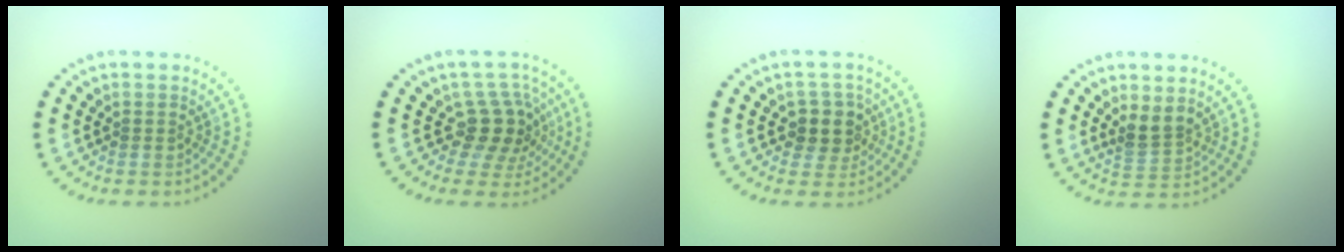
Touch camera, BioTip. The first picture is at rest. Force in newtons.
{"total": 3.8, "press": 3.0, "slide": 2.4}
{"total": 3.1, "press": 2.7, "slide": 1.4}
{"total": 2.3, "press": 1.8, "slide": 1.5}